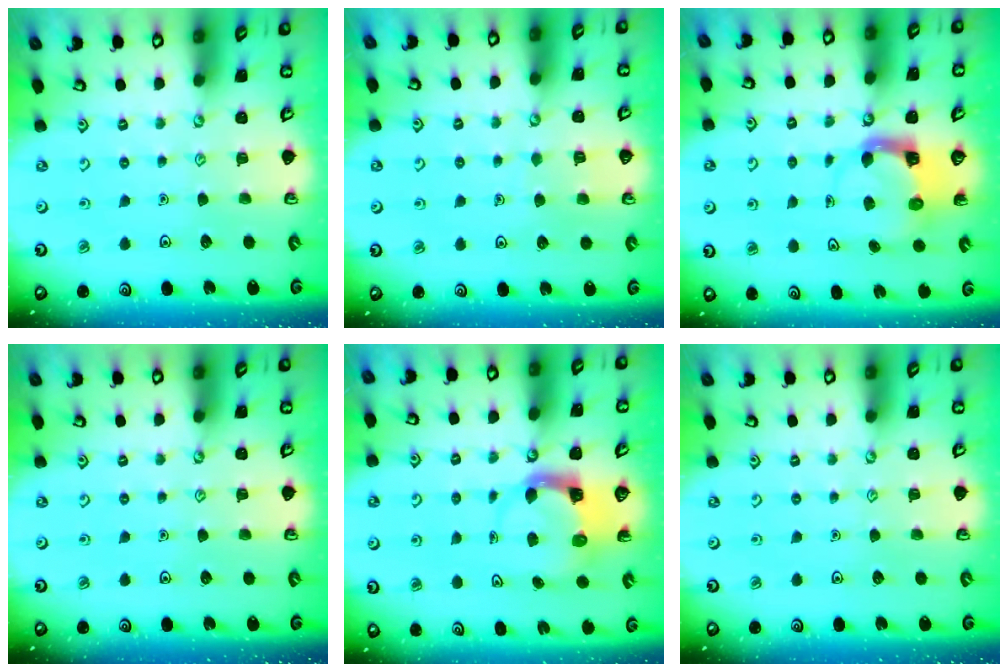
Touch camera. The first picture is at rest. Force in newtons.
{"total": 3.3, "press": 3.3, "slide": 0.2}
{"total": 3.9, "press": 3.8, "slide": 0.5}
{"total": 0.0}
{"total": 3.8, "press": 3.7, "slide": 0.5}
{"total": 0.0}